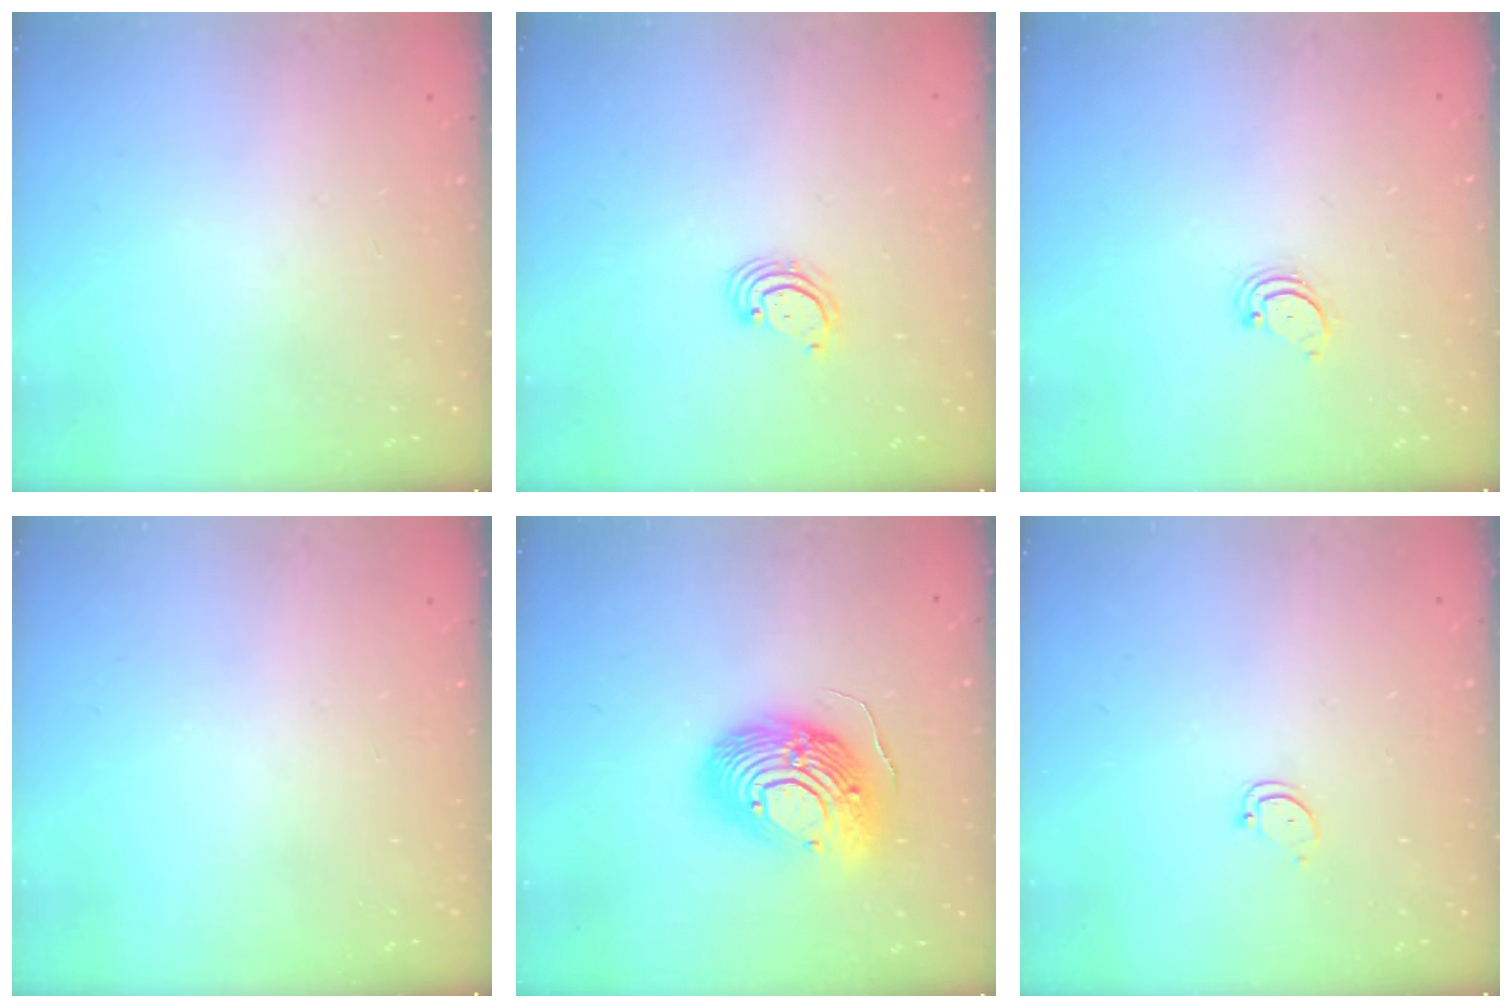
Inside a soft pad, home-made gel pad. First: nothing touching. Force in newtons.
{"total": 2.7, "press": 2.6, "slide": 0.6}
{"total": 2.6, "press": 2.5, "slide": 0.3}
{"total": 0.0}
{"total": 16.9, "press": 16.8, "slide": 1.6}
{"total": 2.9, "press": 2.9, "slide": 0.2}